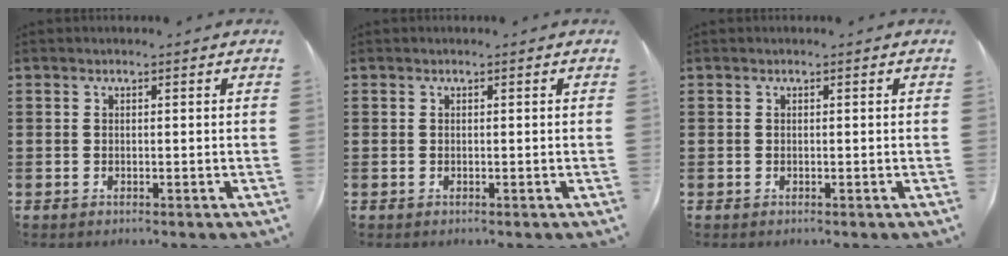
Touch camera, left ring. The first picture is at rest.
{"total": 0.0}
{"total": 0.0}